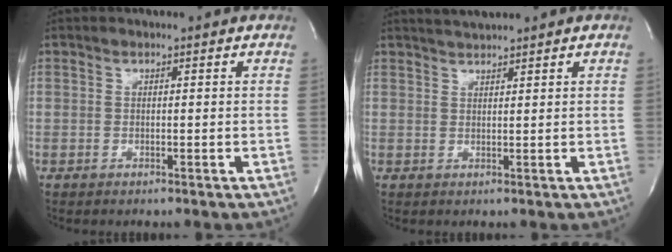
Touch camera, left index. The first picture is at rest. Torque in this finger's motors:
{"motor_torque": [-0.21, 0.01, 0.06, 0.06]}